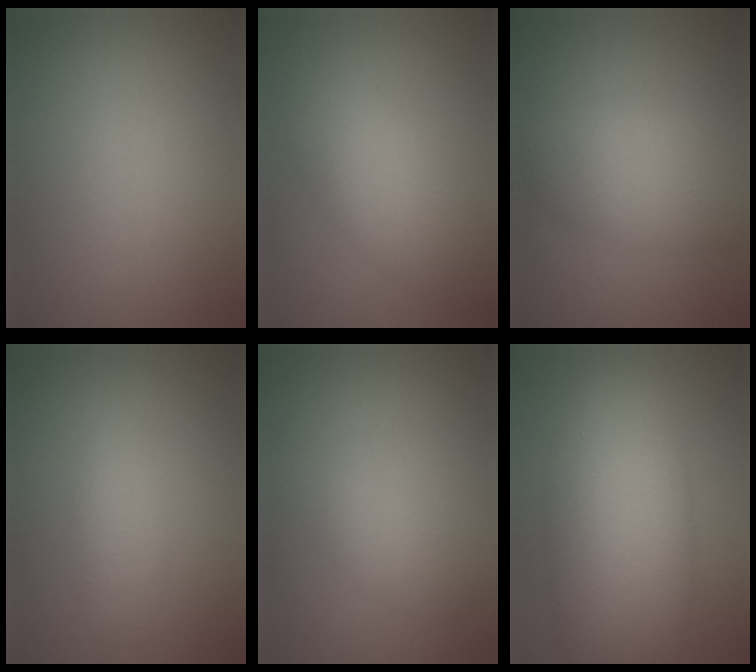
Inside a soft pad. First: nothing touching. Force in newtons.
{"total": 5.0, "press": 5.0, "slide": 0.1}
{"total": 5.4, "press": 5.4, "slide": 0.4}
{"total": 2.0, "press": 2.0, "slide": 0.1}
{"total": 1.4, "press": 1.4, "slide": 0.1}
{"total": 10.2, "press": 10.2, "slide": 0.1}